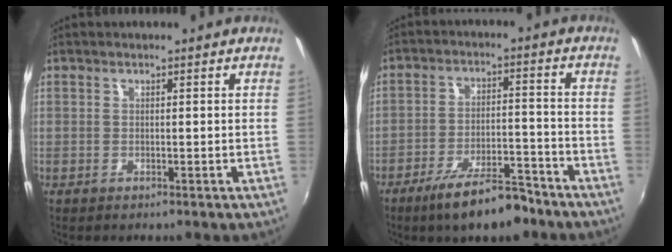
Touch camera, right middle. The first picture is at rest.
{"total": 11.5, "force": [-8.7, 3.1, 6.8], "torque": [-0.132, -0.006, -0.137]}